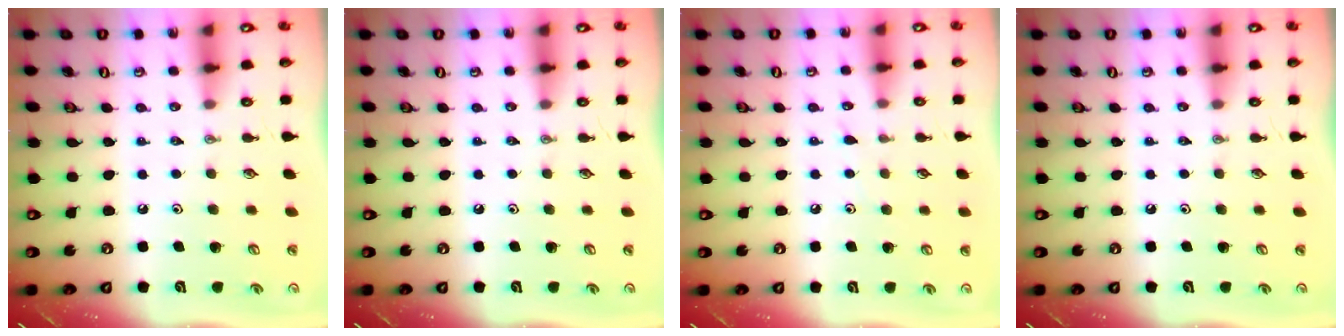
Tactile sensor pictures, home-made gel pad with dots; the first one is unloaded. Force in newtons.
{"total": 0.0}
{"total": 4.5, "press": 4.5, "slide": 0.5}
{"total": 0.0}